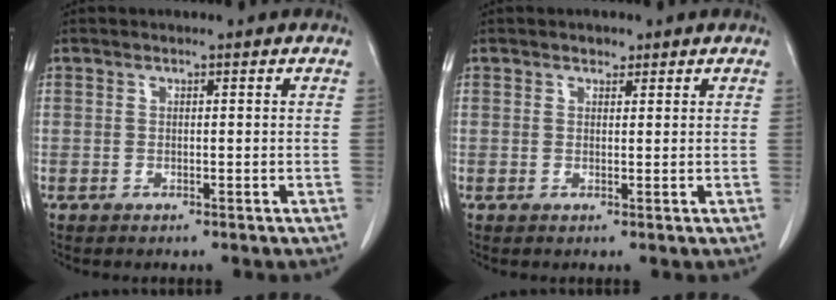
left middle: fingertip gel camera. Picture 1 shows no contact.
{"total": 1.1, "force": [0.8, 0.7, 0.3], "torque": [-0.006, -0.004, 0.011]}